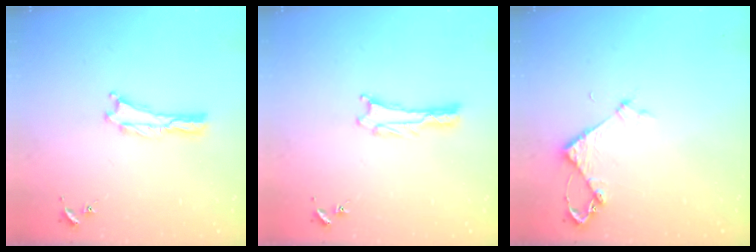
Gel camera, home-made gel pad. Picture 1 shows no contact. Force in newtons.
{"total": 0.6, "press": 0.6, "slide": 0.1}
{"total": 3.2, "press": 3.2, "slide": 0.2}